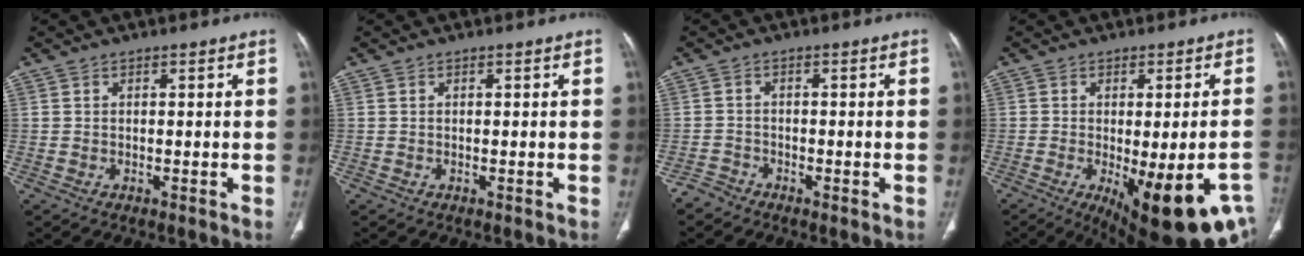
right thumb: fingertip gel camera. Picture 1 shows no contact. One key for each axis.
{"total": 0.0}
{"total": 1.8, "fx": -1.7, "fy": 0.6, "fz": -0.1, "tx": 0.007, "ty": -0.004, "tz": -0.037}
{"total": 19.6, "fx": -8.4, "fy": 6.1, "fz": 16.6, "tx": -0.162, "ty": -0.008, "tz": -0.096}